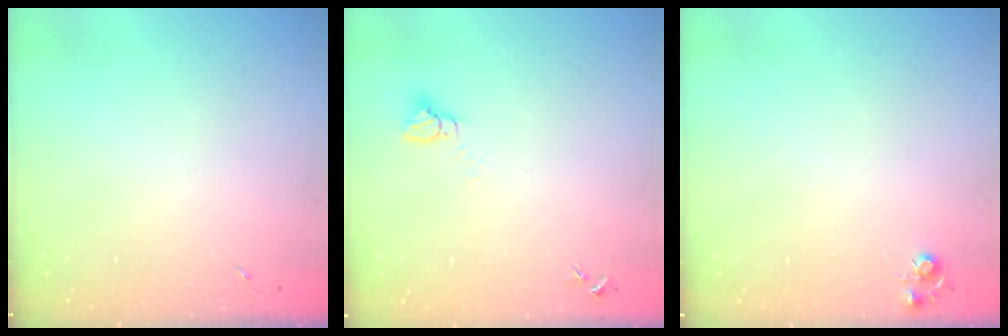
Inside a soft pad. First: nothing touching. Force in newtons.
{"total": 2.8, "press": 2.8, "slide": 0.1}
{"total": 5.1, "press": 5.0, "slide": 0.5}